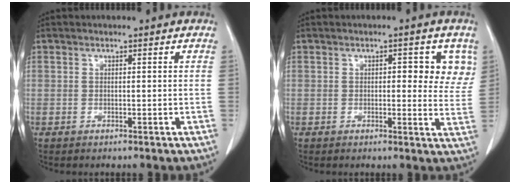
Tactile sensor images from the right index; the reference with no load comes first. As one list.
[{"total": 6.2, "force": [2.2, 2.8, 5.0], "torque": [-0.040, 0.001, 0.018]}]